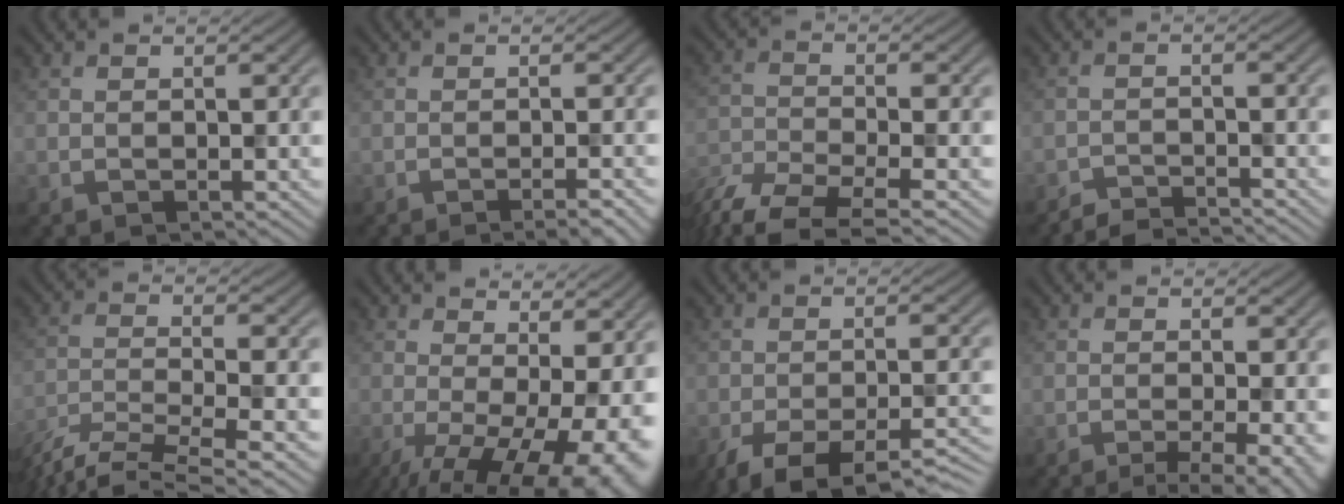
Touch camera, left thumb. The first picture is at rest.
{"total": 2.9, "force": [-1.7, 0.4, 2.3], "torque": [-0.027, 0.007, -0.033]}
{"total": 6.7, "force": [-4.9, 1.8, 4.1], "torque": [-0.099, -0.016, -0.099]}
{"total": 3.3, "force": [-3.2, 0.3, 0.8], "torque": [-0.010, 0.002, -0.063]}
{"total": 10.0, "force": [-8.0, 1.9, 5.6], "torque": [-0.109, -0.015, -0.142]}
{"total": 15.1, "force": [-4.1, 5.9, 13.3], "torque": [-0.185, -0.021, -0.038]}
{"total": 9.0, "force": [-6.1, 2.7, 6.1], "torque": [-0.096, -0.010, -0.089]}
{"total": 5.6, "force": [-2.4, 1.2, 4.9], "torque": [-0.064, -0.001, -0.037]}